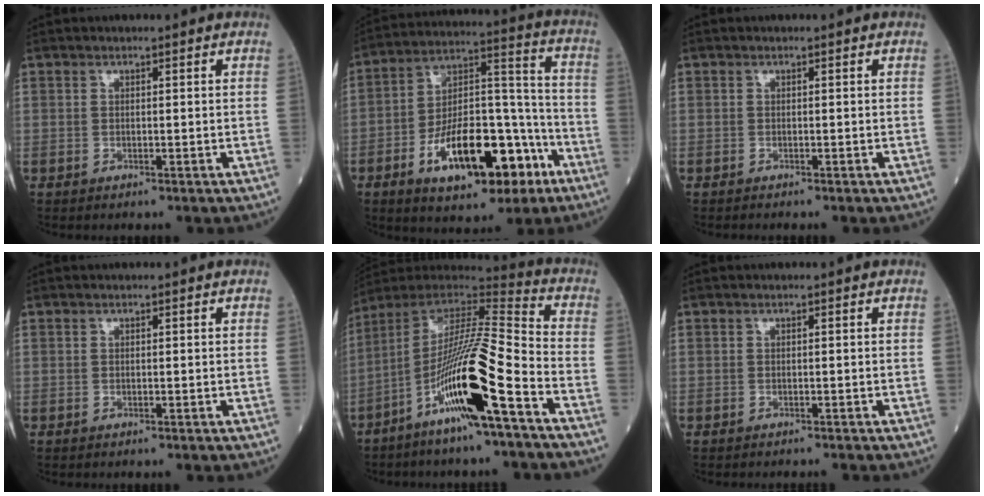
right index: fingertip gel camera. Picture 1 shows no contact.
{"total": 18.8, "force": [-8.4, 7.5, 15.0], "torque": [-0.252, 0.021, -0.127]}
{"total": 0.7, "force": [-0.6, -0.1, 0.2], "torque": [-0.001, 0.001, -0.010]}
{"total": 0.0}
{"total": 17.6, "force": [-8.1, 0.3, 15.6], "torque": [-0.303, -0.021, -0.154]}
{"total": 1.3, "force": [-1.2, -0.2, 0.3], "torque": [-0.001, 0.000, -0.016]}